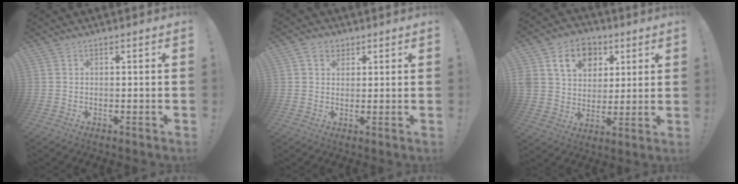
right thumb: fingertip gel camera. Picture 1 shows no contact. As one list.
[{"total": 4.4, "force": [2.2, 3.4, 1.7], "torque": [-0.023, -0.004, 0.039]}, {"total": 14.7, "force": [6.1, 11.5, 6.9], "torque": [-0.099, -0.018, 0.118]}]